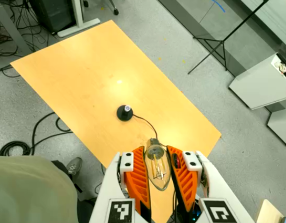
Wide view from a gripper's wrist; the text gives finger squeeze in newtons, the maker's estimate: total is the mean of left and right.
{"total": 18.7, "left": 20.5, "right": 16.9}